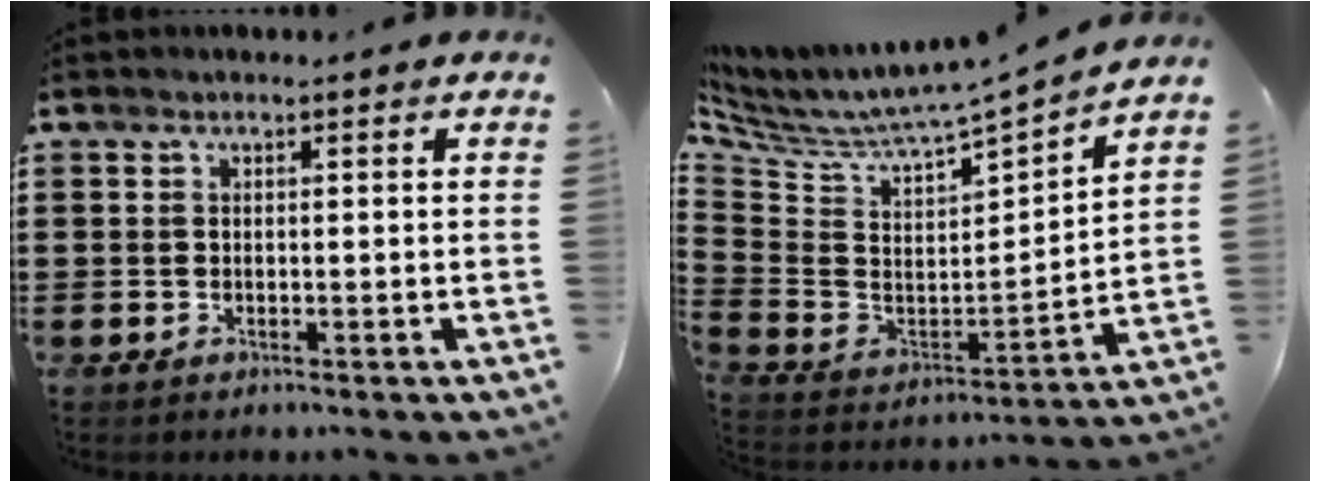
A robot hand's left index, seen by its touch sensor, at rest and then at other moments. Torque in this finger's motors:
{"motor_torque": [1.40, 0.73, 0.12, 0.07]}